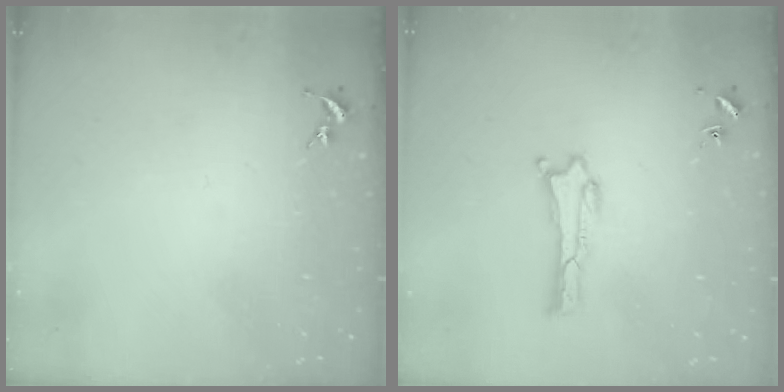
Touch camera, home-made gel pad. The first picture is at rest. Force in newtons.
{"total": 0.0}